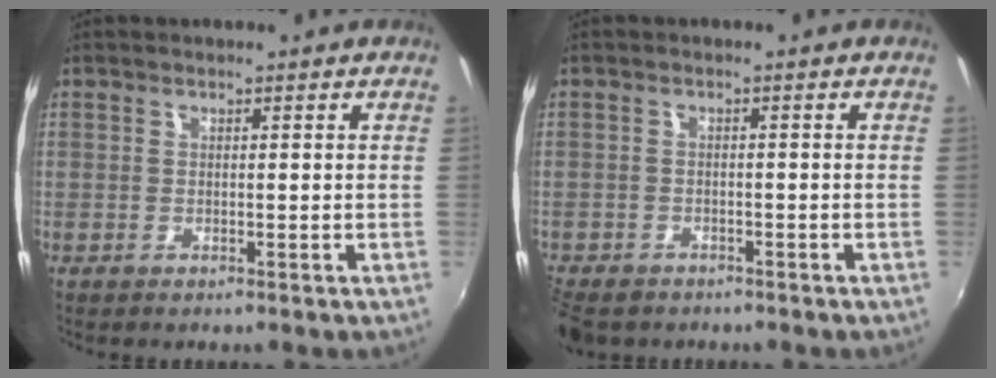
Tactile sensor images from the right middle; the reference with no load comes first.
{"total": 7.0, "force": [-5.2, 4.0, 2.7], "torque": [-0.081, -0.022, -0.090]}